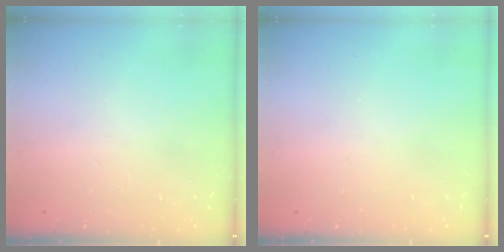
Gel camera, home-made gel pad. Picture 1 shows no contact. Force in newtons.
{"total": 0.0}